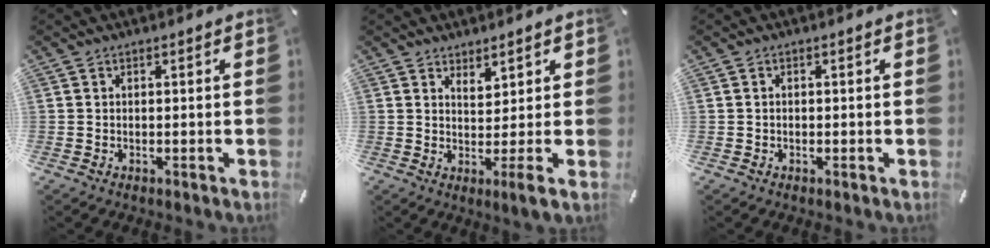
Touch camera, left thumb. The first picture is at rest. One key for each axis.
{"total": 3.1, "fx": 1.2, "fy": -0.3, "fz": 2.9, "tx": -0.056, "ty": -0.013, "tz": 0.020}
{"total": 0.8, "fx": -0.1, "fy": 0.6, "fz": 0.5, "tx": -0.011, "ty": 0.005, "tz": -0.004}